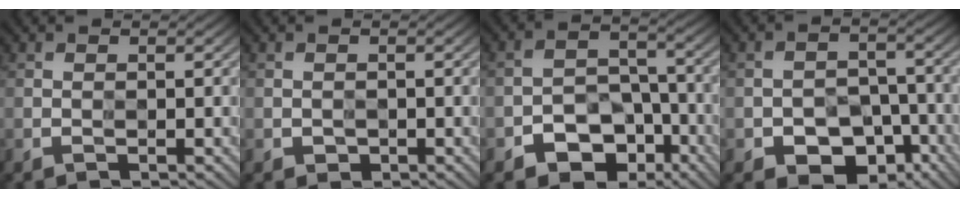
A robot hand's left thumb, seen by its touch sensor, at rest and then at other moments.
{"total": 0.6, "force": [-0.2, 0.5, 0.1], "torque": [-0.005, -0.002, -0.002]}
{"total": 6.3, "force": [-4.3, 4.2, 2.1], "torque": [-0.023, -0.008, -0.079]}
{"total": 5.5, "force": [-3.6, 3.6, 2.0], "torque": [-0.023, -0.008, -0.062]}